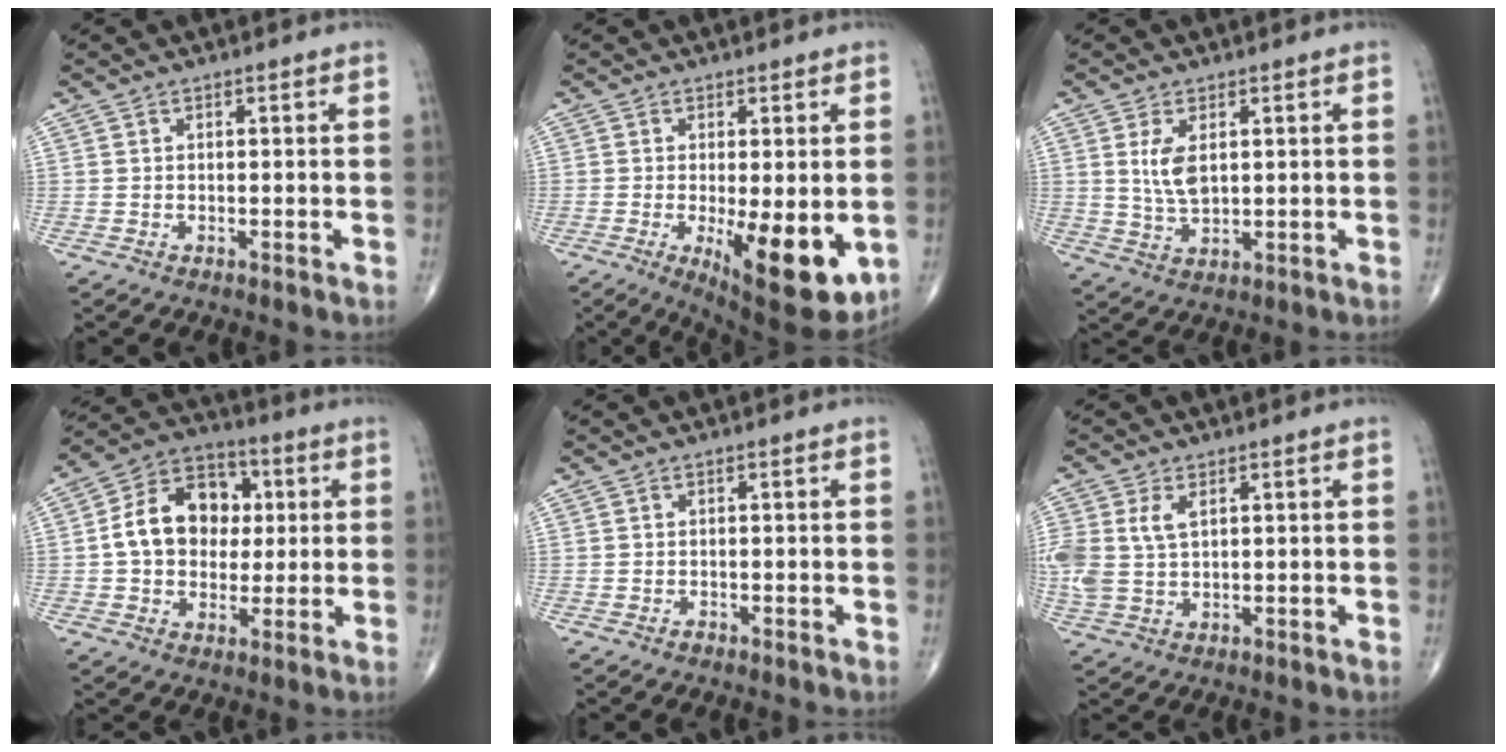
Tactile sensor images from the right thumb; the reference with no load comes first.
{"total": 13.5, "force": [-3.1, 4.5, 12.4], "torque": [-0.165, -0.027, -0.032]}
{"total": 5.6, "force": [1.4, 2.8, 4.7], "torque": [-0.087, -0.011, 0.033]}
{"total": 14.8, "force": [1.4, 11.3, 9.4], "torque": [-0.120, 0.020, 0.016]}
{"total": 0.5, "force": [-0.4, 0.3, 0.1], "torque": [0.004, 0.001, -0.010]}
{"total": 7.6, "force": [1.9, 4.5, 5.8], "torque": [-0.145, 0.006, 0.046]}